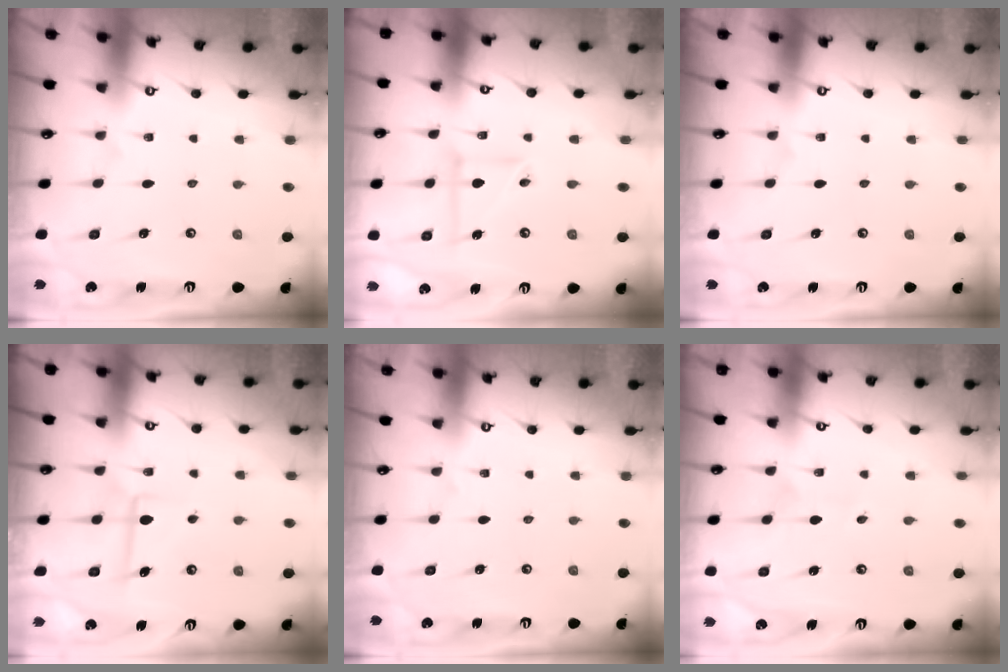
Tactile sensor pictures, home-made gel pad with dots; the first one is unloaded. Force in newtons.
{"total": 6.3, "press": 6.3, "slide": 0.5}
{"total": 0.0}
{"total": 5.9, "press": 5.9, "slide": 0.9}
{"total": 0.0}
{"total": 2.9, "press": 2.8, "slide": 0.4}